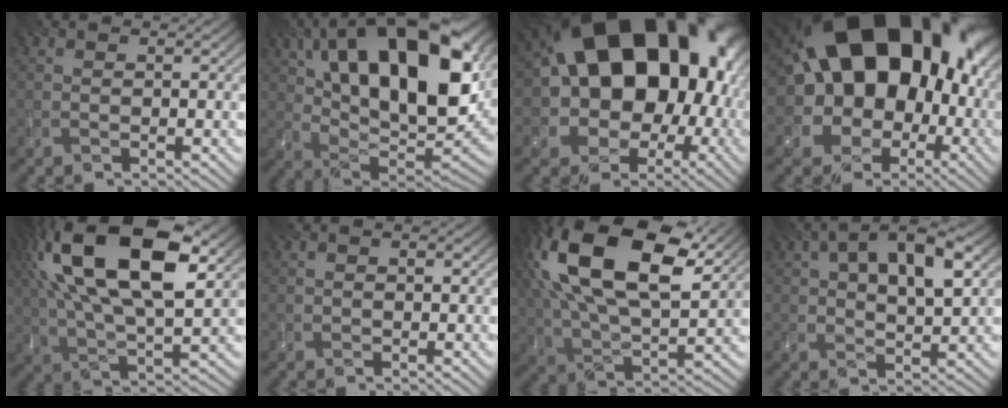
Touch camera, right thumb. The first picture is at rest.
{"total": 20.8, "force": [8.1, 9.8, 16.5], "torque": [-0.296, 0.035, 0.132]}
{"total": 21.5, "force": [2.1, 16.4, 13.8], "torque": [-0.221, -0.002, 0.043]}
{"total": 21.6, "force": [2.9, 16.0, 14.2], "torque": [-0.208, 0.002, 0.059]}
{"total": 19.0, "force": [6.6, 8.8, 15.5], "torque": [-0.320, 0.036, 0.102]}
{"total": 1.3, "force": [0.0, 0.8, 1.0], "torque": [-0.011, -0.001, 0.000]}
{"total": 21.9, "force": [8.9, 11.9, 16.1], "torque": [-0.341, 0.044, 0.141]}
{"total": 11.3, "force": [4.2, 5.5, 8.9], "torque": [-0.151, 0.009, 0.062]}